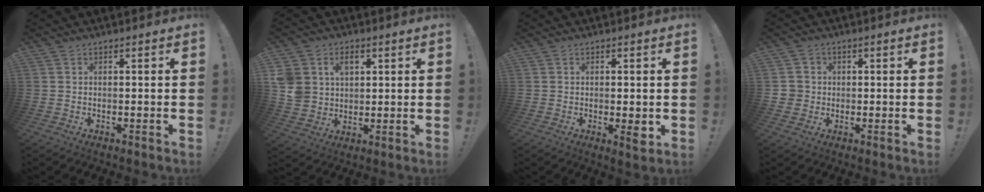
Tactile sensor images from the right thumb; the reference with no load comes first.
{"total": 8.8, "force": [3.2, 7.5, 3.5], "torque": [-0.070, -0.013, 0.063]}
{"total": 3.4, "force": [-0.5, 0.8, 3.2], "torque": [-0.034, -0.007, -0.009]}
{"total": 3.9, "force": [-0.1, 3.7, 1.1], "torque": [-0.012, 0.007, -0.001]}